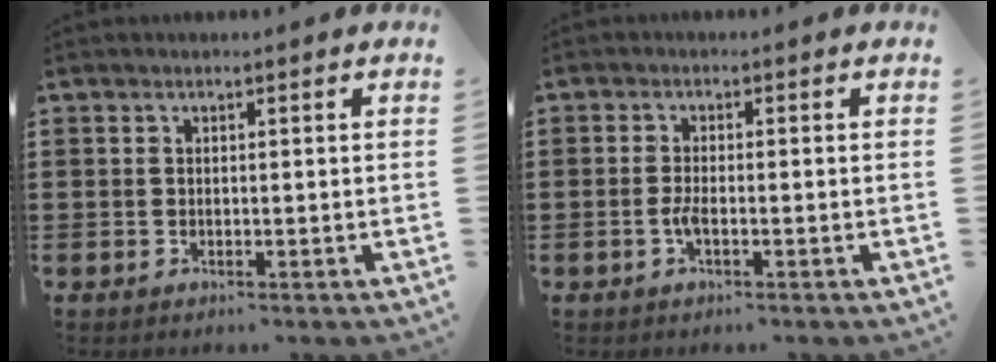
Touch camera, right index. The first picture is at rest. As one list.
[{"total": 2.2, "force": [-0.9, 0.4, 2.0], "torque": [-0.052, -0.006, -0.020]}]